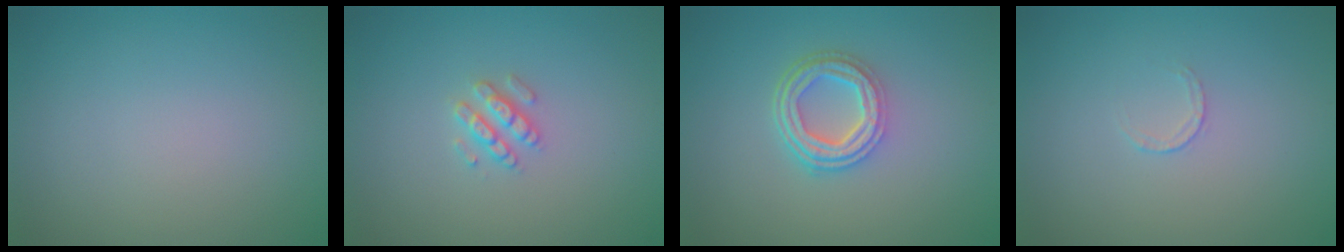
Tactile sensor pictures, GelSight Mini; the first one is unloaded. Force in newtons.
{"total": 2.1, "press": 2.0, "slide": 0.5}
{"total": 4.3, "press": 3.3, "slide": 2.7}
{"total": 0.6, "press": 0.4, "slide": 0.4}